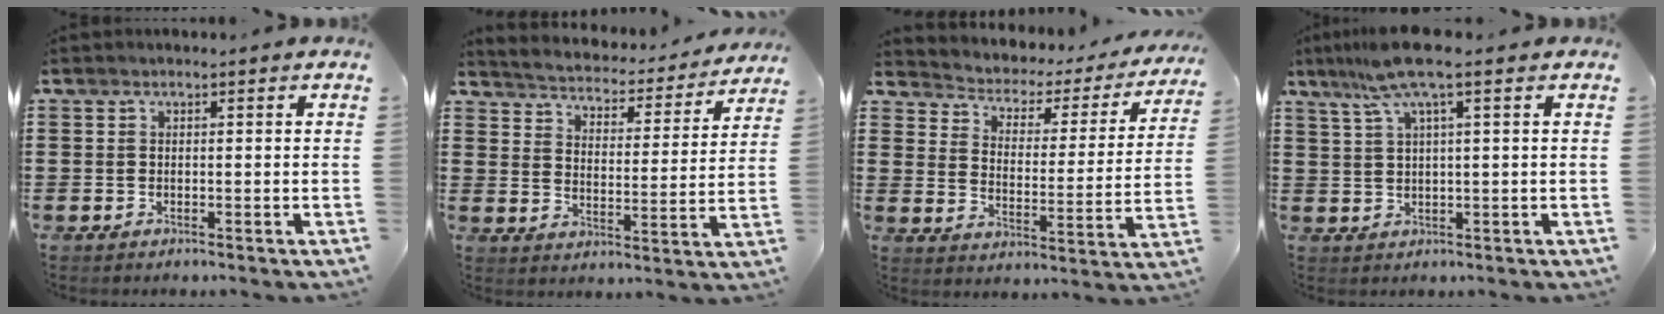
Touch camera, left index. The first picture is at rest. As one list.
[{"total": 3.2, "force": [3.2, -0.1, 0.1], "torque": [-0.025, -0.034, 0.046]}, {"total": 2.1, "force": [1.5, 1.4, 0.4], "torque": [-0.026, -0.020, 0.014]}, {"total": 7.3, "force": [3.8, 0.2, 6.2], "torque": [-0.143, -0.005, 0.063]}]